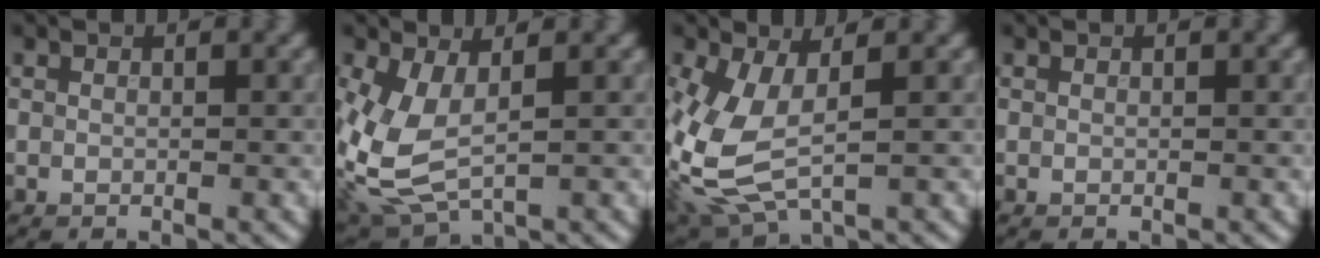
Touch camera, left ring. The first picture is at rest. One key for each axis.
{"total": 7.0, "fx": -0.5, "fy": 3.7, "fz": 6.0, "tx": -0.157, "ty": -0.011, "tz": -0.009}
{"total": 7.9, "fx": -1.2, "fy": 4.2, "fz": 6.6, "tx": -0.179, "ty": -0.017, "tz": -0.022}
{"total": 0.0}